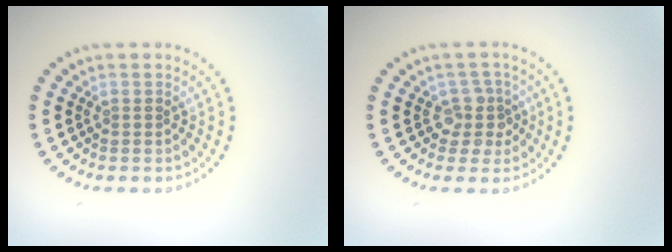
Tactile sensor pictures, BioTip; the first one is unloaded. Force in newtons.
{"total": 2.4, "press": 1.9, "slide": 1.5}